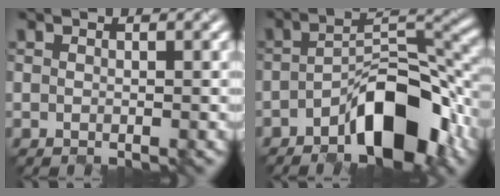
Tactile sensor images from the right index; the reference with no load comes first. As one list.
[{"total": 8.8, "force": [-4.8, 3.5, 6.4], "torque": [-0.096, 0.017, -0.082]}]